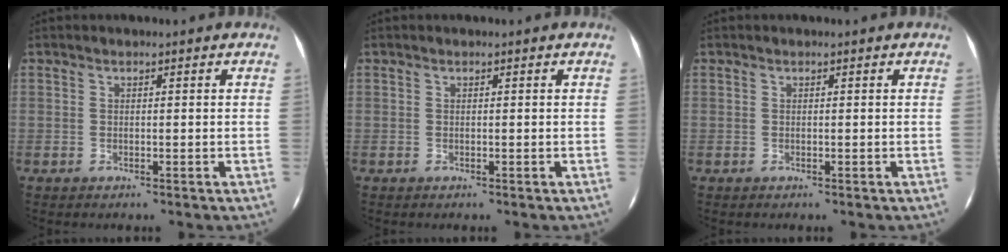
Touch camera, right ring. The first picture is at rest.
{"total": 0.0}
{"total": 0.0}